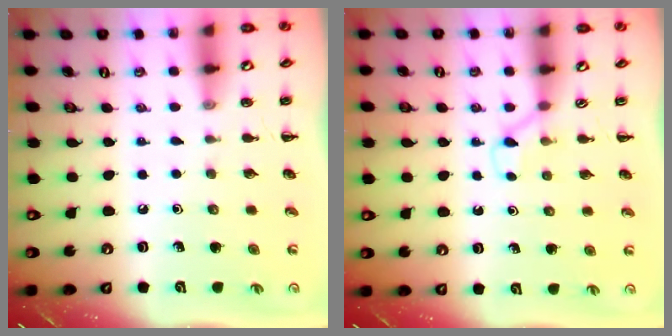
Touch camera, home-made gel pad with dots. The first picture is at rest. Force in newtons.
{"total": 2.1, "press": 2.0, "slide": 0.8}